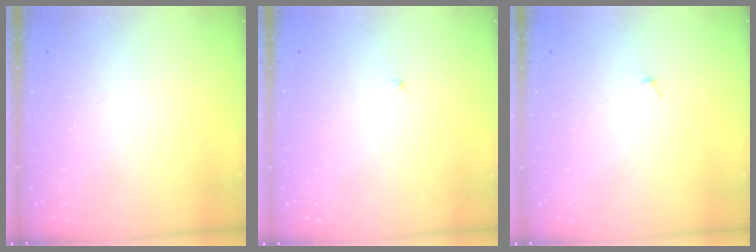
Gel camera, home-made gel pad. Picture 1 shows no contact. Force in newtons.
{"total": 1.0, "press": 0.9, "slide": 0.3}
{"total": 0.5, "press": 0.4, "slide": 0.4}